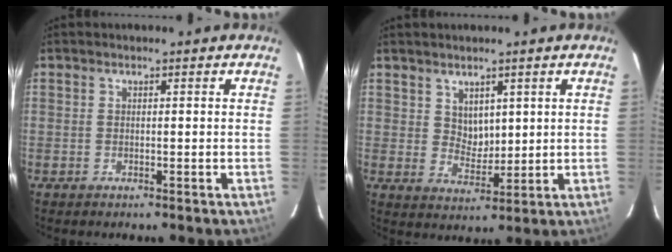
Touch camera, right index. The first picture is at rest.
{"total": 4.2, "force": [2.2, 3.1, 1.8], "torque": [-0.022, 0.000, 0.048]}